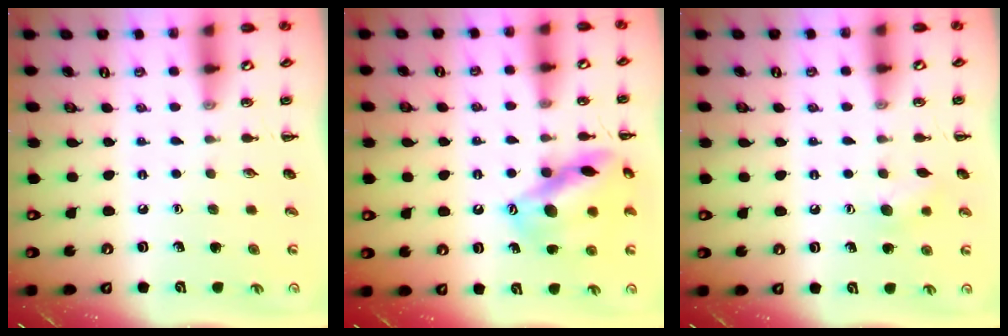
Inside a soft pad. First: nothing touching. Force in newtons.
{"total": 15.6, "press": 15.5, "slide": 1.6}
{"total": 7.9, "press": 7.7, "slide": 1.4}